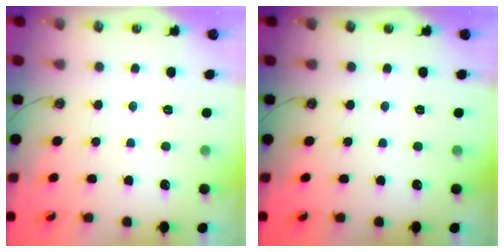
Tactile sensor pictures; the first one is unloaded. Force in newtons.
{"total": 0.0}